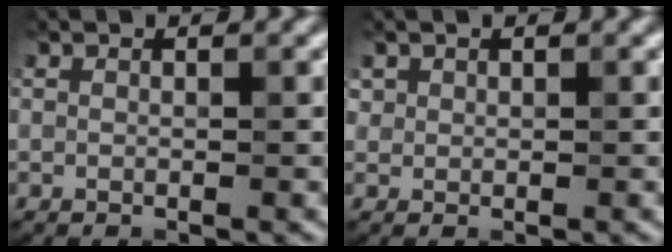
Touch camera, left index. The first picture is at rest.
{"total": 1.2, "force": [0.1, 0.1, -1.2], "torque": [0.025, -0.005, 0.003]}